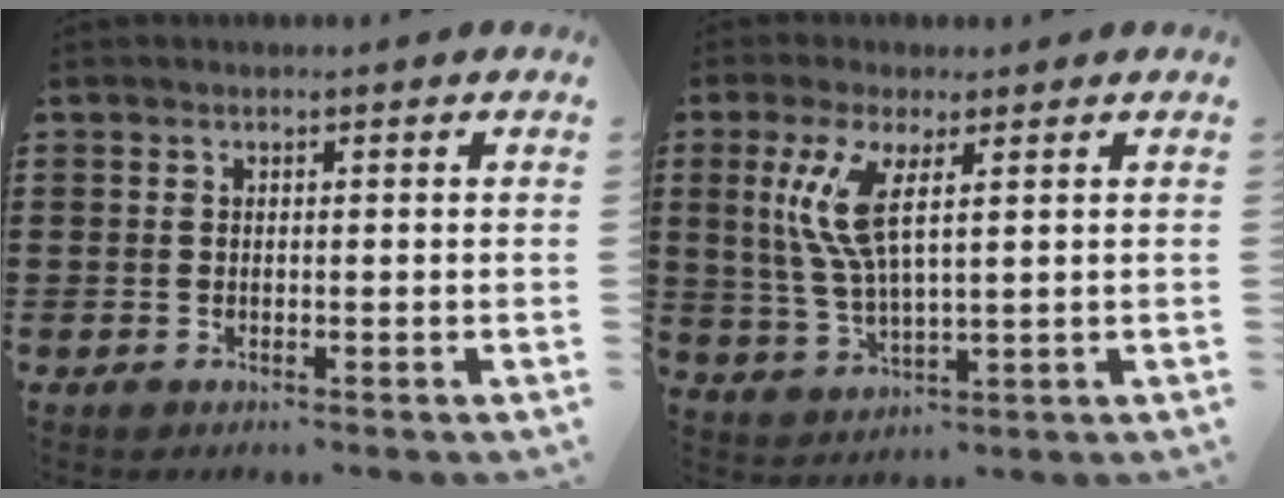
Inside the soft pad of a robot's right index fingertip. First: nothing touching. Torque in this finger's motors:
{"motor_torque": [1.42, 0.52, 0.72, 0.21]}